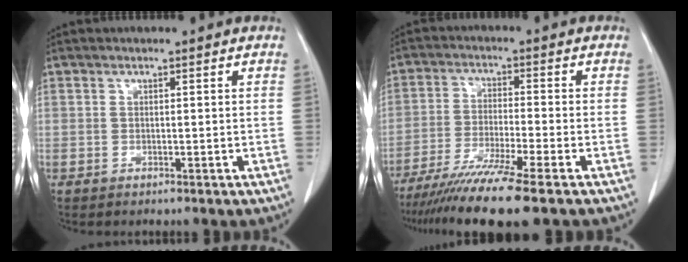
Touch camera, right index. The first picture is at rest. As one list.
[{"total": 11.4, "force": [-8.8, -1.4, 7.2], "torque": [-0.117, -0.033, -0.142]}]